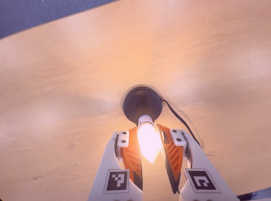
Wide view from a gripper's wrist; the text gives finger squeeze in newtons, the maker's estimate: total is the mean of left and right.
{"total": 14.2, "left": 13.7, "right": 14.7}